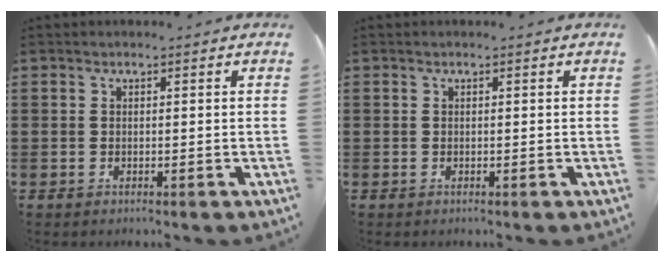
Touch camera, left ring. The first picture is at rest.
{"total": 0.0}